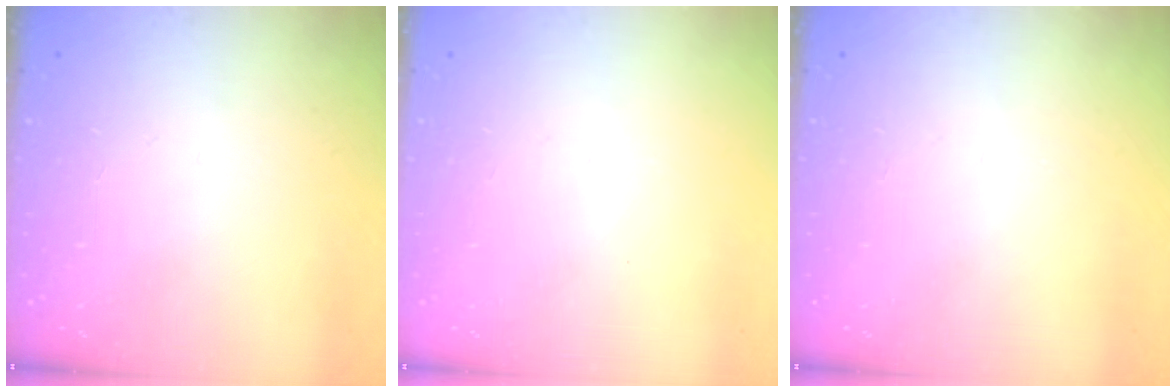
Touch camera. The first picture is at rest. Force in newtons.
{"total": 0.0}
{"total": 0.0}